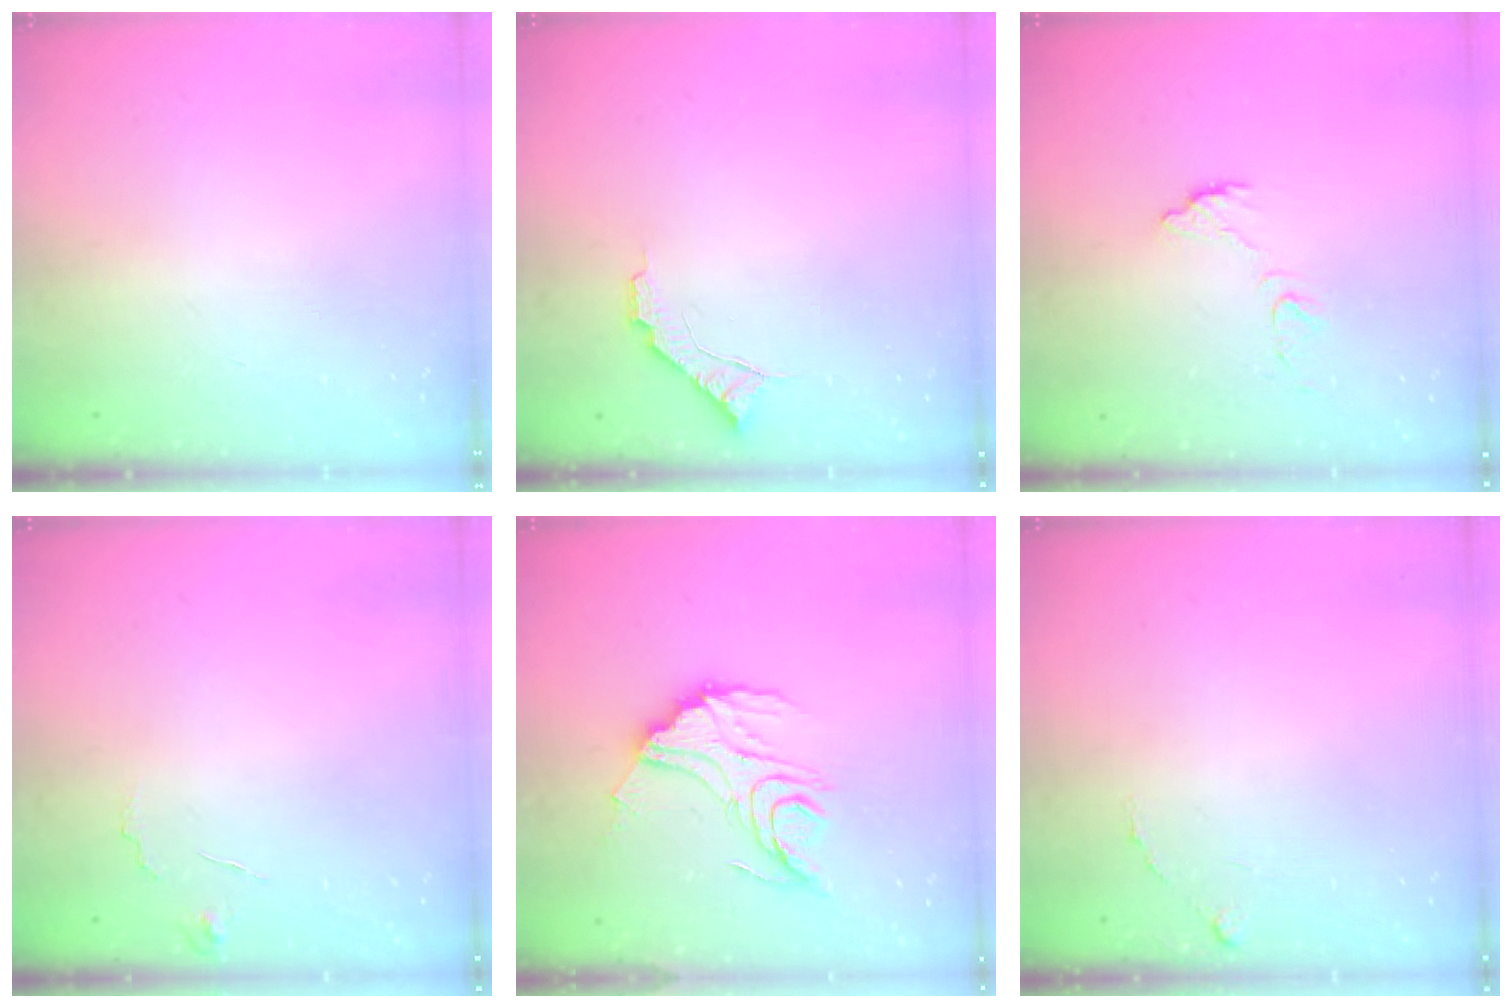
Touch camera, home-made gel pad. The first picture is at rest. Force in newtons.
{"total": 6.6, "press": 6.5, "slide": 0.5}
{"total": 7.4, "press": 7.3, "slide": 0.7}
{"total": 4.9, "press": 4.9, "slide": 0.3}
{"total": 16.3, "press": 16.3, "slide": 1.3}
{"total": 5.2, "press": 5.2, "slide": 0.4}